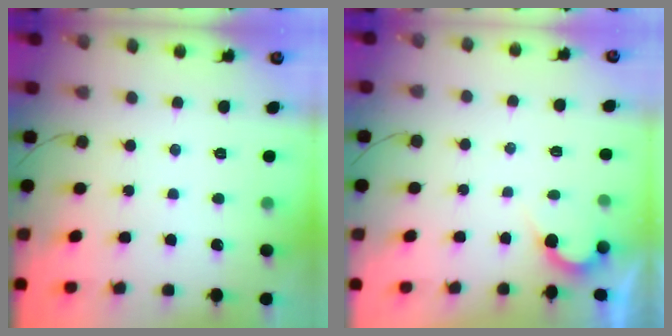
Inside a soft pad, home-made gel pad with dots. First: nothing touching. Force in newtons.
{"total": 2.1, "press": 2.1, "slide": 0.1}